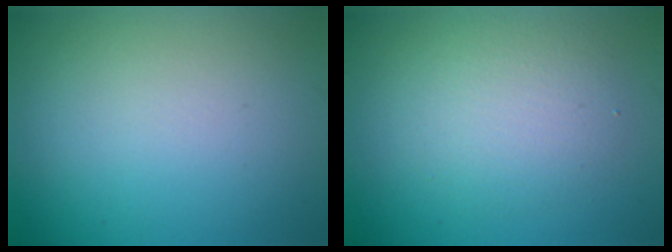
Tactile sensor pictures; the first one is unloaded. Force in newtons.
{"total": 3.5, "press": 3.5, "slide": 0.2}